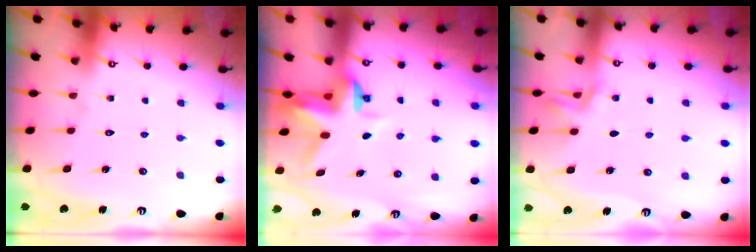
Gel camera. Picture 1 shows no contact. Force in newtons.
{"total": 3.8, "press": 3.8, "slide": 0.4}
{"total": 1.6, "press": 1.5, "slide": 0.6}